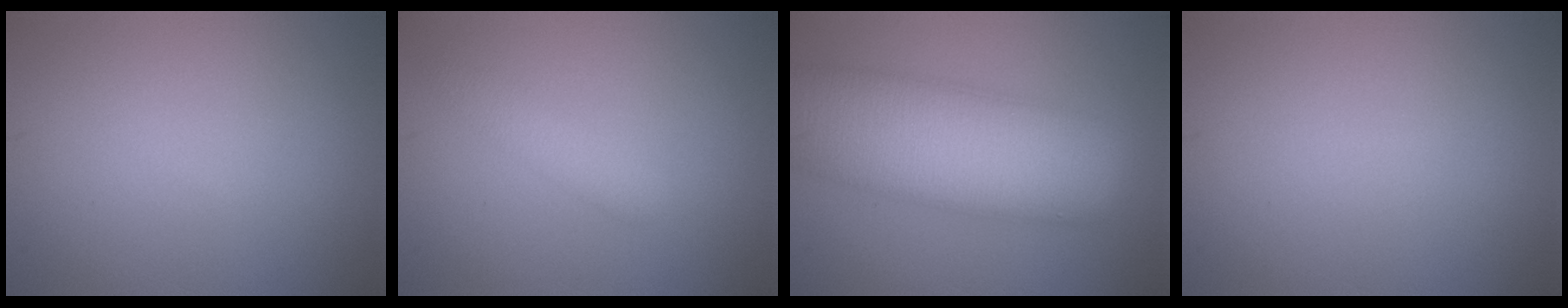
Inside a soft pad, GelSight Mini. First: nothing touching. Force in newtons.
{"total": 1.9, "press": 1.9, "slide": 0.0}
{"total": 11.6, "press": 11.6, "slide": 0.3}
{"total": 0.0}